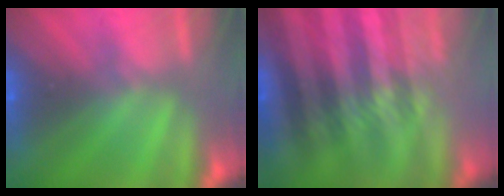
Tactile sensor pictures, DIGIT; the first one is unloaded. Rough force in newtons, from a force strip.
{"total": 4.9}